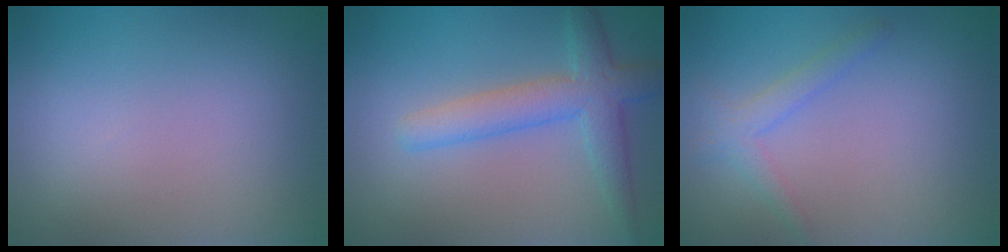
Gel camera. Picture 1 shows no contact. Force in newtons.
{"total": 4.3, "press": 4.3, "slide": 0.2}
{"total": 1.8, "press": 1.8, "slide": 0.0}